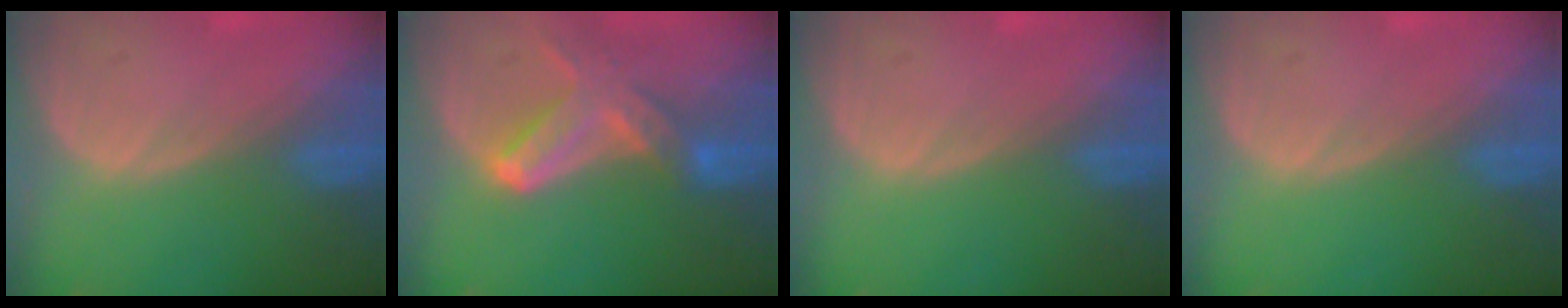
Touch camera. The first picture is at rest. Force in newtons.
{"total": 6.7, "press": 6.6, "slide": 1.3}
{"total": 0.0}
{"total": 0.0}